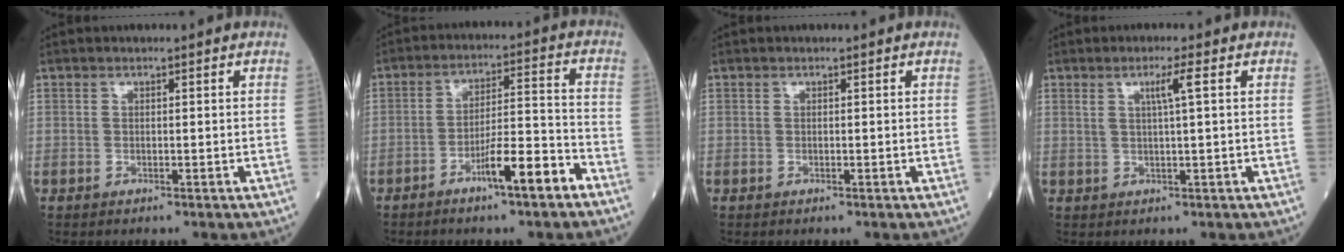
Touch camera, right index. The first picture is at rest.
{"total": 8.5, "force": [-5.2, 0.6, 6.7], "torque": [-0.107, 0.010, -0.085]}
{"total": 0.0}
{"total": 3.1, "force": [1.1, -0.4, 2.8], "torque": [-0.053, -0.001, 0.020]}